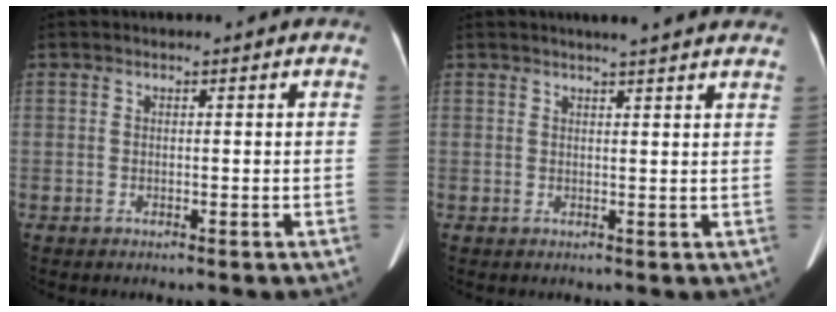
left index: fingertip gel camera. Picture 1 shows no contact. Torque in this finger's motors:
{"motor_torque": [-0.09, -0.08, -0.01, 0.00]}